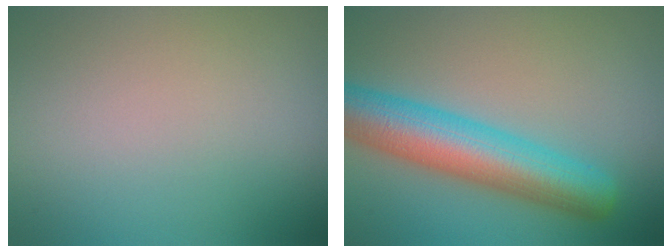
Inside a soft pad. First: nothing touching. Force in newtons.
{"total": 8.1, "press": 8.1, "slide": 0.3}